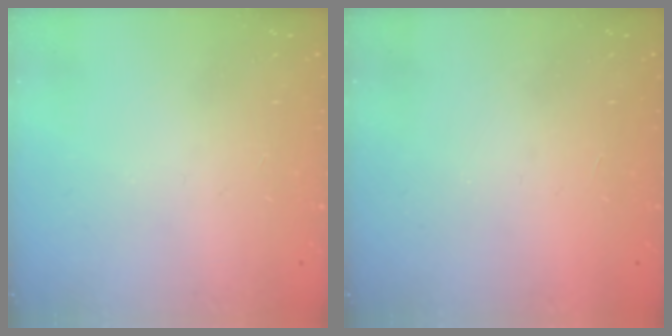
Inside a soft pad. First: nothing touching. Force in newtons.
{"total": 1.5, "press": 1.5, "slide": 0.1}